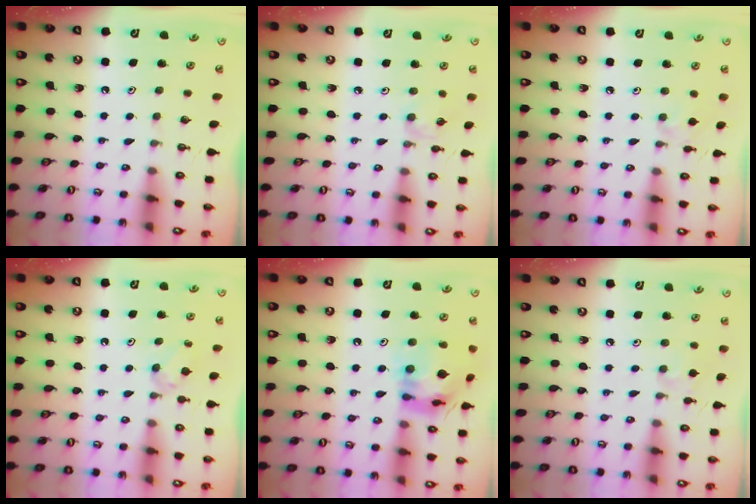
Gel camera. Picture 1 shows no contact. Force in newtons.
{"total": 1.3, "press": 1.2, "slide": 0.4}
{"total": 1.9, "press": 1.8, "slide": 0.6}
{"total": 3.1, "press": 3.0, "slide": 0.6}
{"total": 15.9, "press": 15.8, "slide": 1.6}
{"total": 4.8, "press": 4.8, "slide": 0.7}